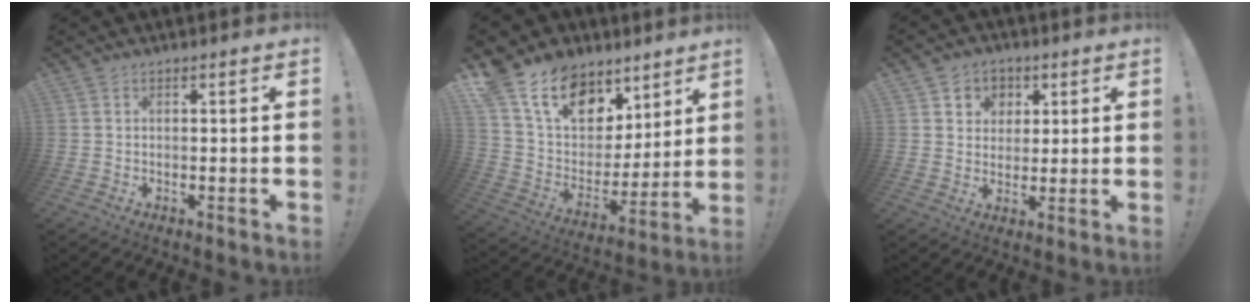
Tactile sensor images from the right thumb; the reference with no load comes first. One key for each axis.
{"total": 17.7, "fx": 11.9, "fy": 11.4, "fz": 6.3, "tx": -0.119, "ty": -0.079, "tz": 0.241}
{"total": 6.3, "fx": 1.8, "fy": 5.9, "fz": 0.9, "tx": -0.007, "ty": -0.013, "tz": 0.036}